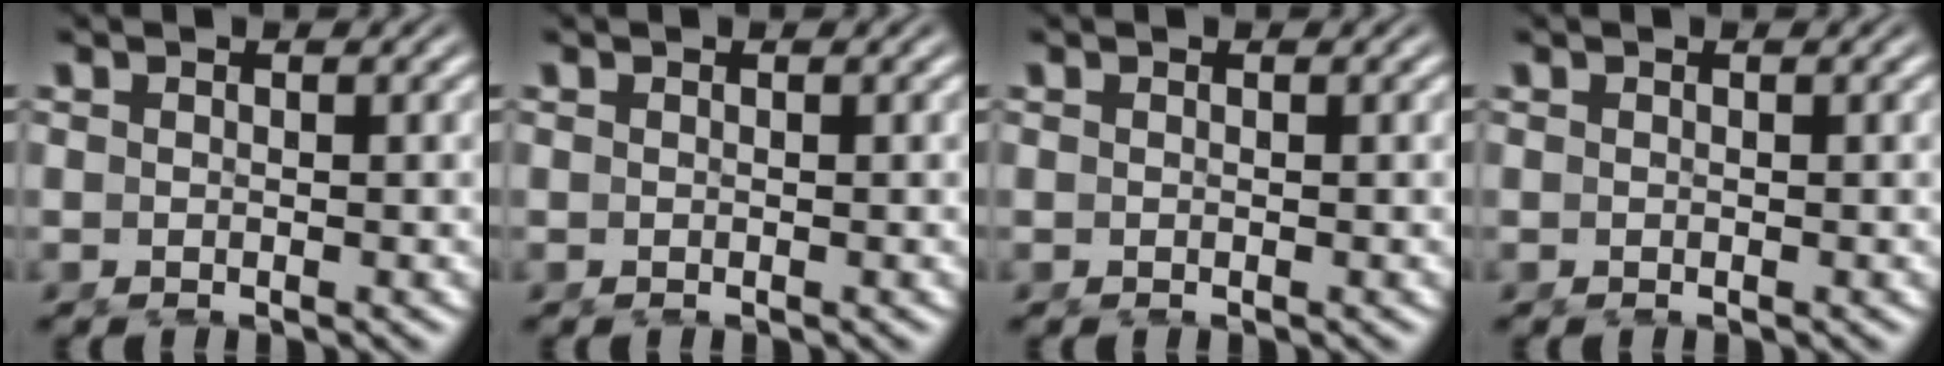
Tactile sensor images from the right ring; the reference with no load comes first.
{"total": 0.0}
{"total": 0.0}
{"total": 0.0}